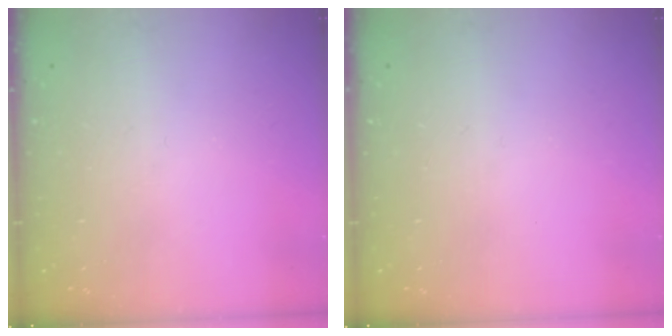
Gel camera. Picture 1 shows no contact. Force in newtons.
{"total": 0.0}